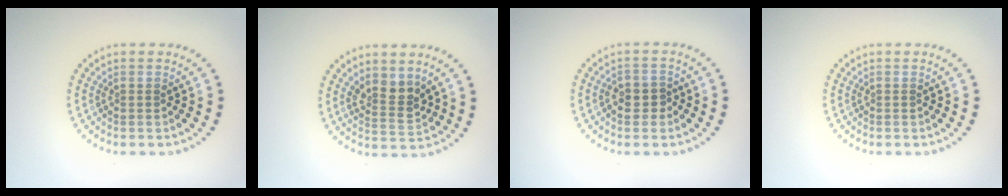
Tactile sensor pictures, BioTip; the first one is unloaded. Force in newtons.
{"total": 2.7, "press": 2.3, "slide": 1.3}
{"total": 2.2, "press": 2.1, "slide": 0.7}
{"total": 0.0}